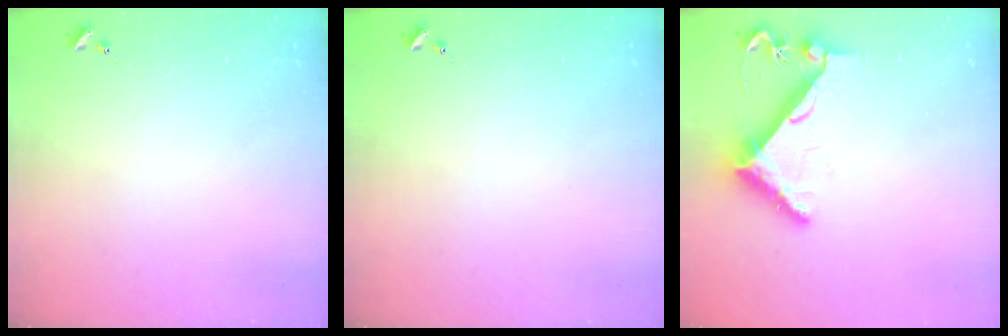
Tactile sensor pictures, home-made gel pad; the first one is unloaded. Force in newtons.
{"total": 0.0}
{"total": 8.4, "press": 8.4, "slide": 0.4}